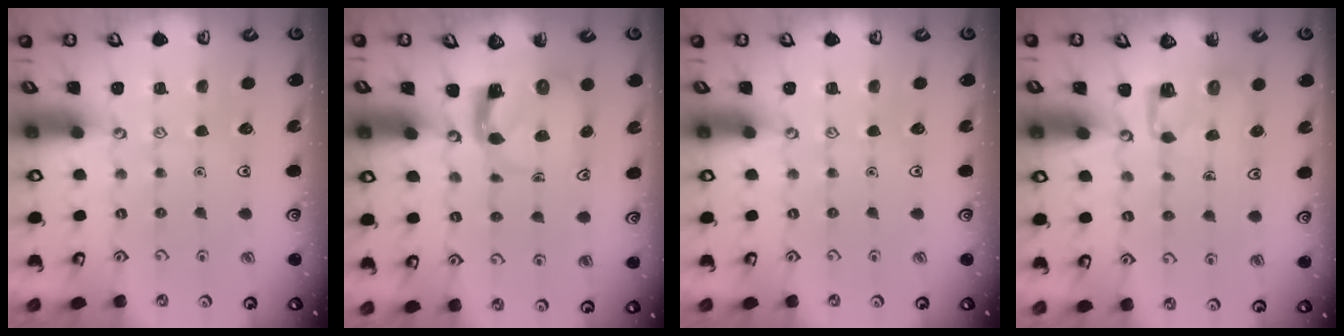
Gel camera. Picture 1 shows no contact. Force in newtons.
{"total": 3.9, "press": 3.8, "slide": 0.6}
{"total": 0.0}
{"total": 3.8, "press": 3.8, "slide": 0.3}